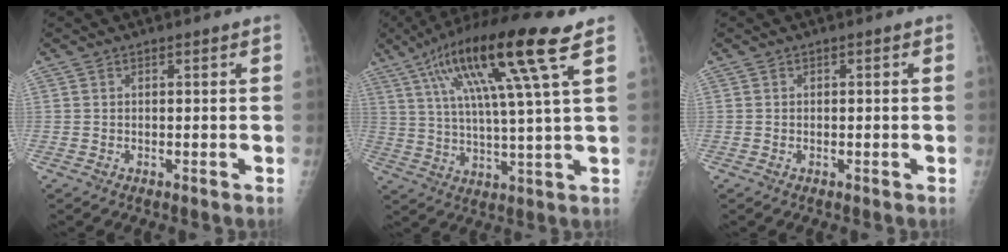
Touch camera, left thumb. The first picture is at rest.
{"total": 18.1, "force": [8.2, 1.0, 16.1], "torque": [-0.291, -0.007, 0.137]}
{"total": 0.0}